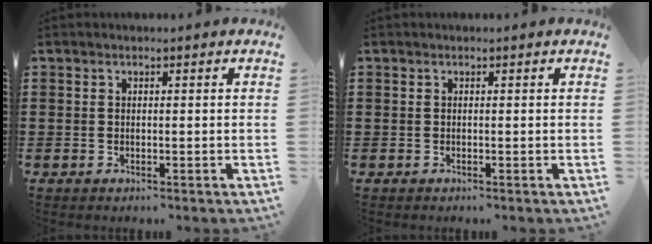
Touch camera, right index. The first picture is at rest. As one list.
[{"total": 0.0}]